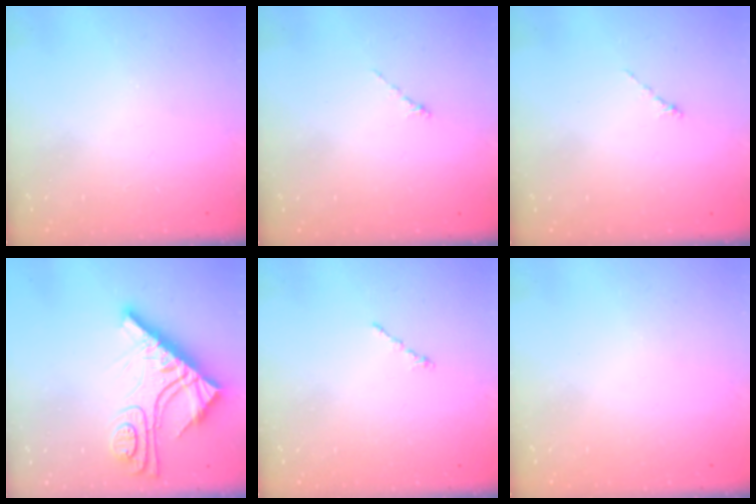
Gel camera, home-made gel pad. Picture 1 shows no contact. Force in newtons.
{"total": 0.0}
{"total": 0.0}
{"total": 15.2, "press": 15.1, "slide": 1.4}
{"total": 0.0}
{"total": 0.8, "press": 0.7, "slide": 0.3}